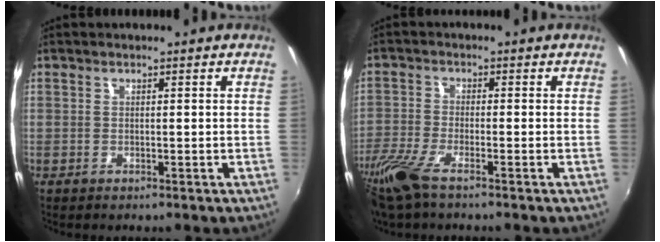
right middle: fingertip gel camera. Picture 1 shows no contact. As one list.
[{"total": 8.8, "force": [-6.3, 1.9, 5.8], "torque": [-0.146, -0.032, -0.128]}]